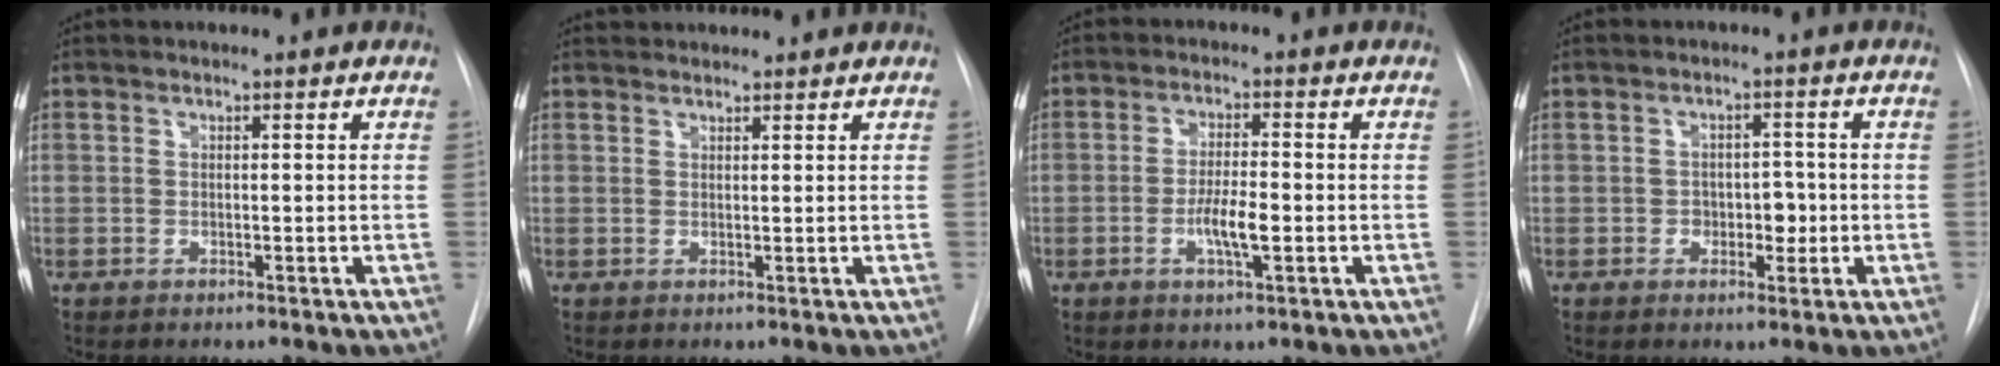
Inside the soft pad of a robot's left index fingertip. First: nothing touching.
{"total": 4.2, "force": [4.1, 0.9, 0.6], "torque": [-0.005, 0.029, 0.051]}
{"total": 4.8, "force": [-1.8, 0.8, 4.4], "torque": [-0.084, -0.007, -0.031]}
{"total": 3.4, "force": [-1.2, 2.3, 2.2], "torque": [-0.021, 0.002, -0.015]}